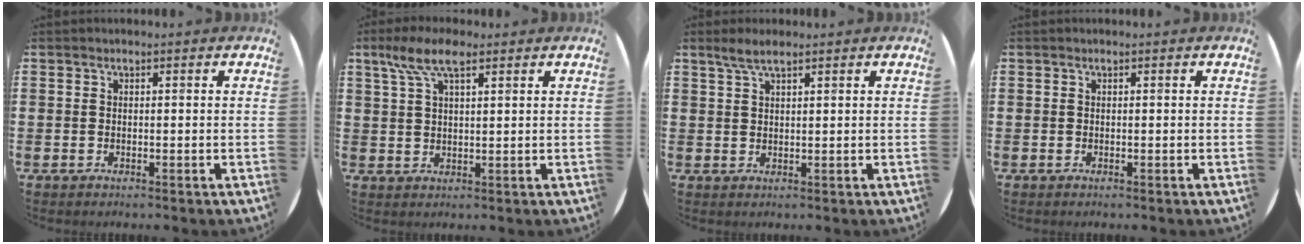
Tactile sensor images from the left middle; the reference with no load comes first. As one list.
[{"total": 6.4, "force": [3.9, 2.2, 4.6], "torque": [-0.099, 0.009, 0.069]}, {"total": 2.6, "force": [2.0, 0.5, 1.6], "torque": [-0.033, 0.005, 0.036]}, {"total": 0.0}]